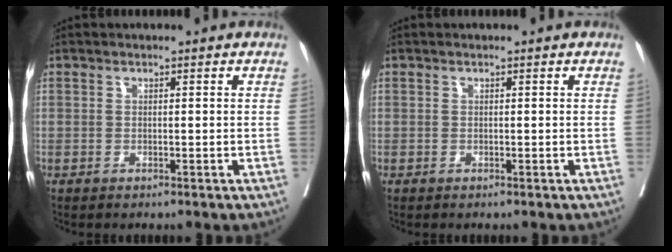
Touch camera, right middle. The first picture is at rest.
{"total": 0.0}